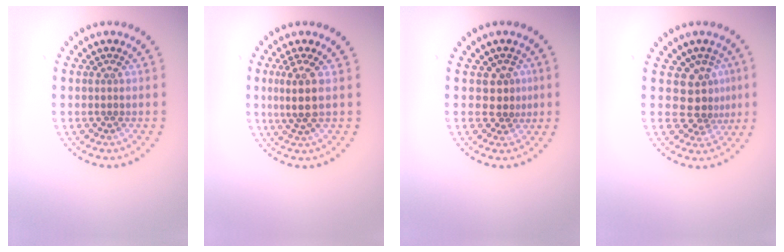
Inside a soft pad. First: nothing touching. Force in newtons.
{"total": 2.7, "press": 2.2, "slide": 1.5}
{"total": 1.8, "press": 1.5, "slide": 1.0}
{"total": 3.2, "press": 2.5, "slide": 2.0}